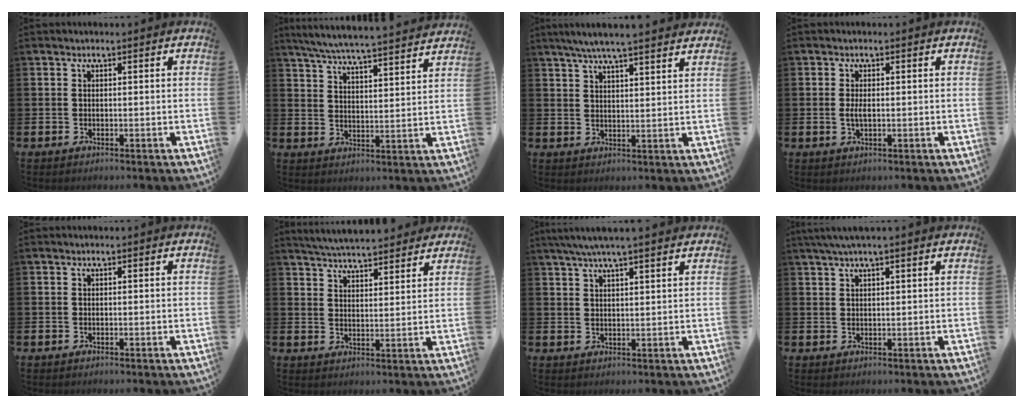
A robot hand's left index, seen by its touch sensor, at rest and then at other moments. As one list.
[{"total": 6.4, "force": [6.2, -0.2, 1.7], "torque": [-0.054, -0.044, 0.108]}, {"total": 5.8, "force": [5.4, -0.1, 2.0], "torque": [-0.046, -0.022, 0.095]}, {"total": 1.8, "force": [0.0, 0.8, 1.7], "torque": [-0.026, 0.000, -0.004]}, {"total": 0.0}, {"total": 5.2, "force": [5.1, 0.6, 0.7], "torque": [-0.024, -0.030, 0.090]}, {"total": 4.9, "force": [4.3, 0.1, 2.4], "torque": [-0.053, -0.007, 0.078]}, {"total": 2.6, "force": [2.1, 0.0, 1.6], "torque": [-0.030, 0.000, 0.037]}]